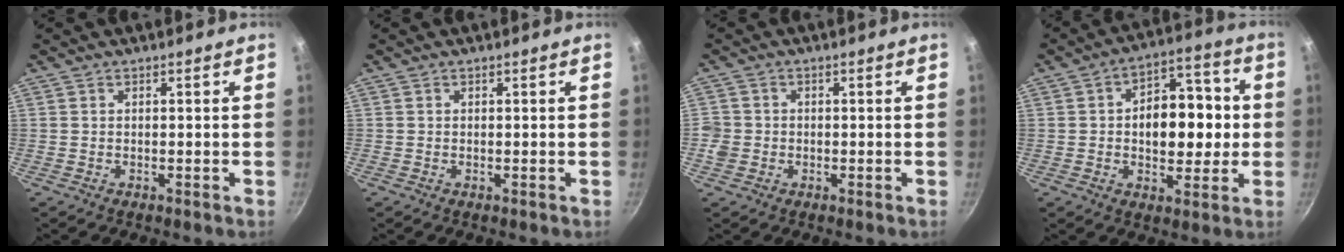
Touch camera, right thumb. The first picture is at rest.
{"total": 0.0}
{"total": 3.3, "force": [-0.7, 3.1, 1.0], "torque": [-0.009, 0.008, -0.016]}
{"total": 14.3, "force": [0.3, 8.7, 11.3], "torque": [-0.117, 0.028, 0.003]}